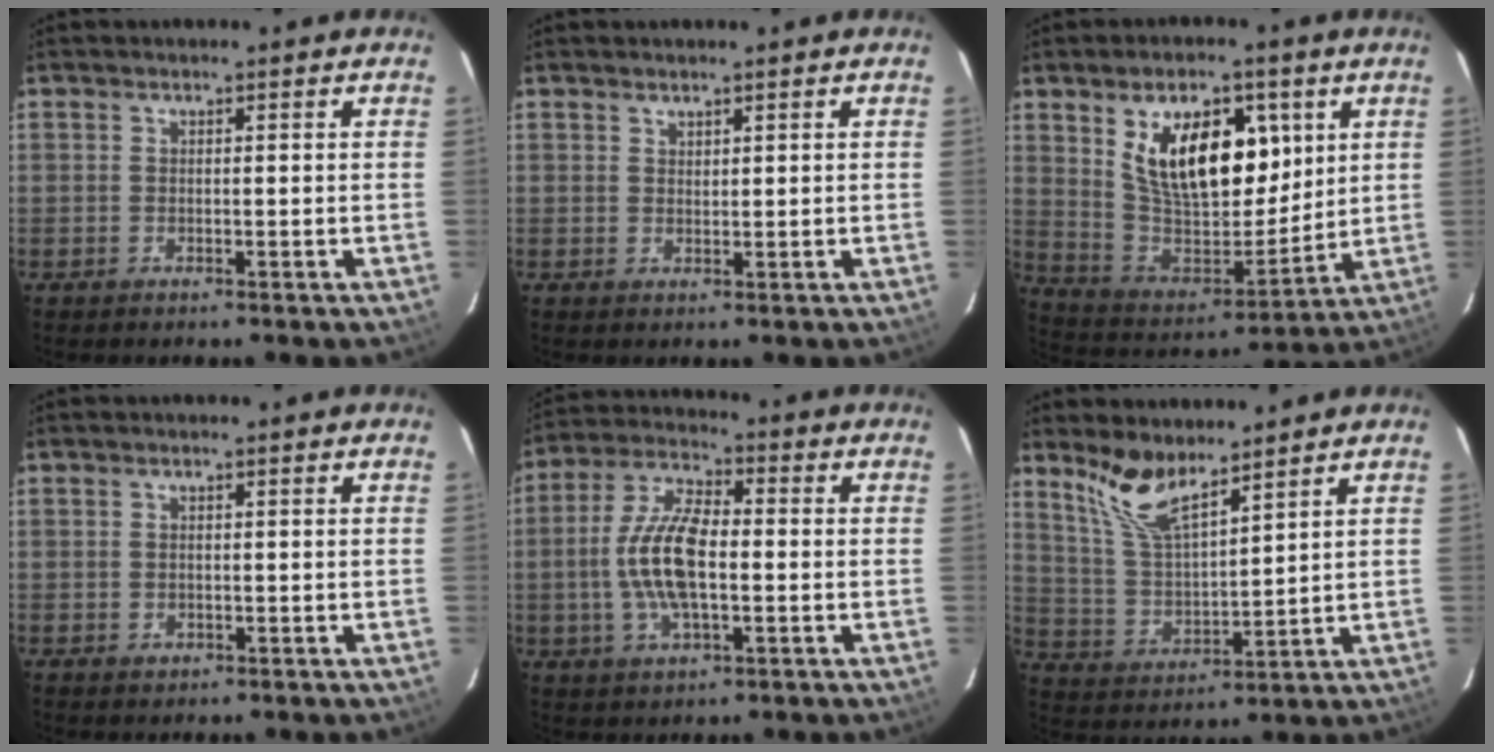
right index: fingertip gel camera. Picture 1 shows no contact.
{"total": 1.0, "force": [1.0, 0.4, 0.2], "torque": [-0.003, 0.002, 0.018]}
{"total": 18.4, "force": [6.9, 9.6, 14.1], "torque": [-0.244, 0.002, 0.137]}
{"total": 1.1, "force": [0.0, 0.9, 0.6], "torque": [-0.008, 0.000, 0.001]}
{"total": 12.5, "force": [-1.5, 5.0, 11.3], "torque": [-0.235, 0.006, -0.029]}
{"total": 9.4, "force": [7.3, 2.4, 5.4], "torque": [-0.110, -0.001, 0.154]}